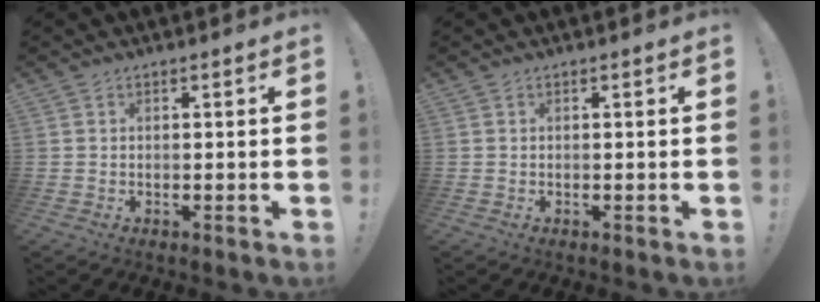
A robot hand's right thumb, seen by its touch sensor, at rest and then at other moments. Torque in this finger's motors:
{"motor_torque": [0.00, 0.00, 0.00, 0.01, 0.00]}